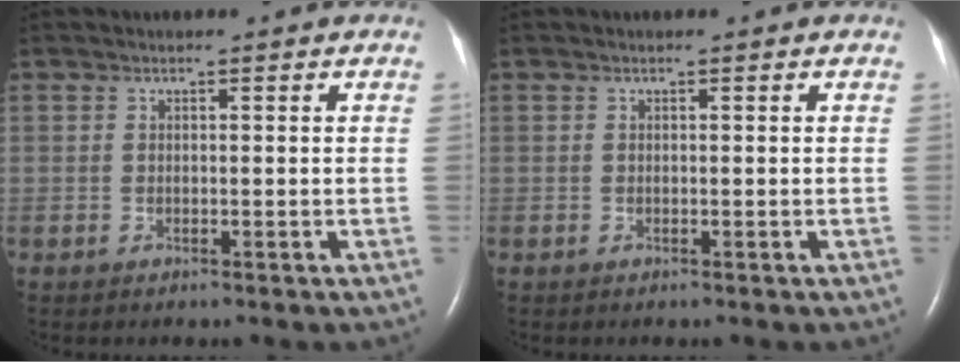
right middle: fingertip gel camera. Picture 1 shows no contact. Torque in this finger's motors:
{"motor_torque": [-0.20, -0.09, -0.02, 0.00]}